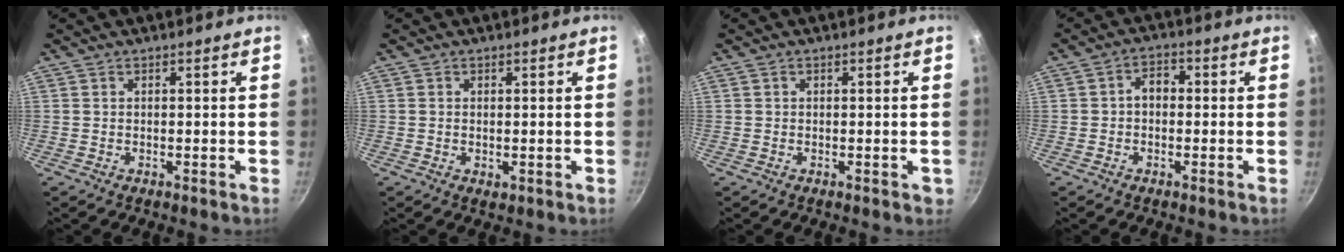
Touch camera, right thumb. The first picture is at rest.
{"total": 0.9, "force": [0.1, 0.6, 0.7], "torque": [-0.009, -0.002, 0.001]}
{"total": 1.3, "force": [-0.2, 1.0, 0.9], "torque": [-0.002, 0.003, -0.001]}
{"total": 3.5, "force": [-0.3, 2.6, 2.3], "torque": [-0.024, 0.014, -0.013]}